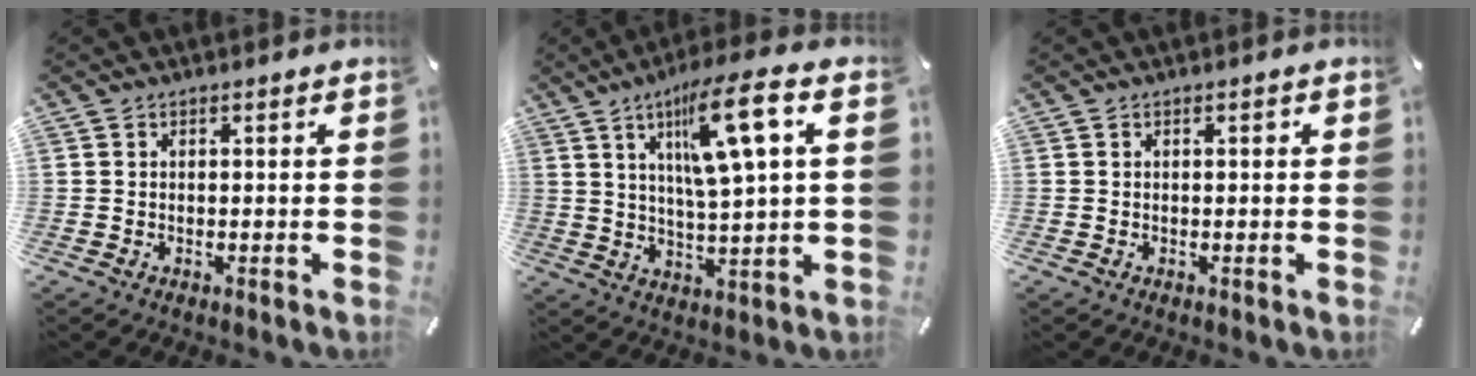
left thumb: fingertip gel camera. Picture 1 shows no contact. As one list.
[{"total": 14.0, "force": [6.1, 2.6, 12.3], "torque": [-0.200, -0.017, 0.093]}, {"total": 0.7, "force": [0.2, 0.4, 0.5], "torque": [-0.010, 0.003, 0.002]}]